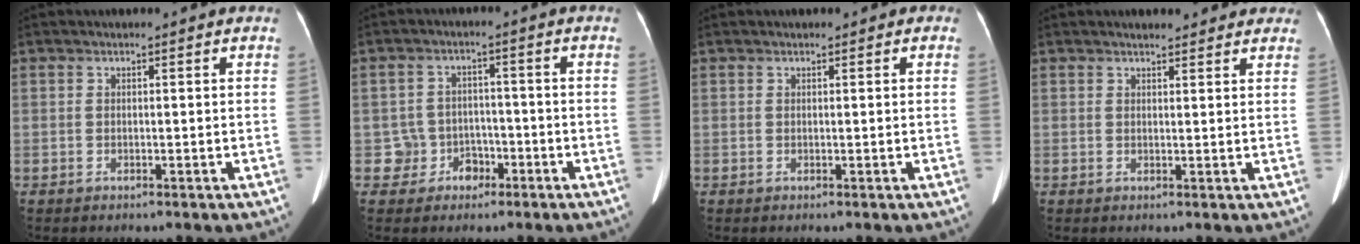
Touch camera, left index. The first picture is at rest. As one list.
[{"total": 4.7, "force": [-2.0, 4.2, -0.4], "torque": [0.022, 0.019, -0.030]}, {"total": 0.7, "force": [0.5, 0.4, 0.4], "torque": [-0.006, 0.006, 0.002]}, {"total": 7.1, "force": [6.3, 2.0, 2.7], "torque": [-0.024, 0.013, 0.069]}]